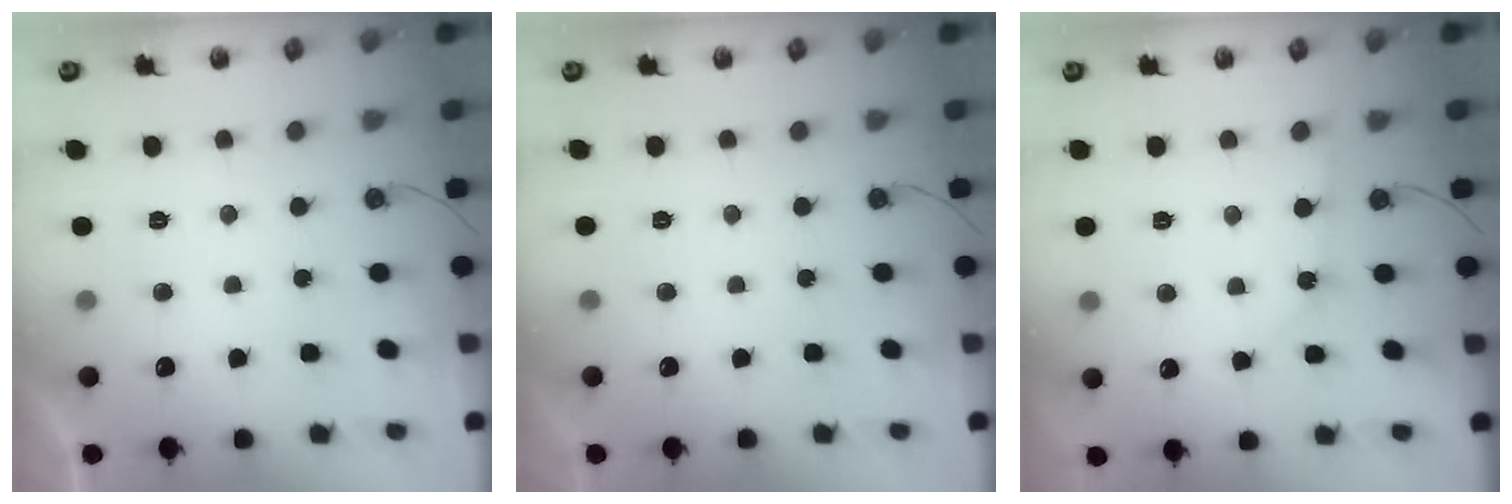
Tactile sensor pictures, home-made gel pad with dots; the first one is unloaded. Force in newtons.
{"total": 0.0}
{"total": 6.2, "press": 6.2, "slide": 0.5}